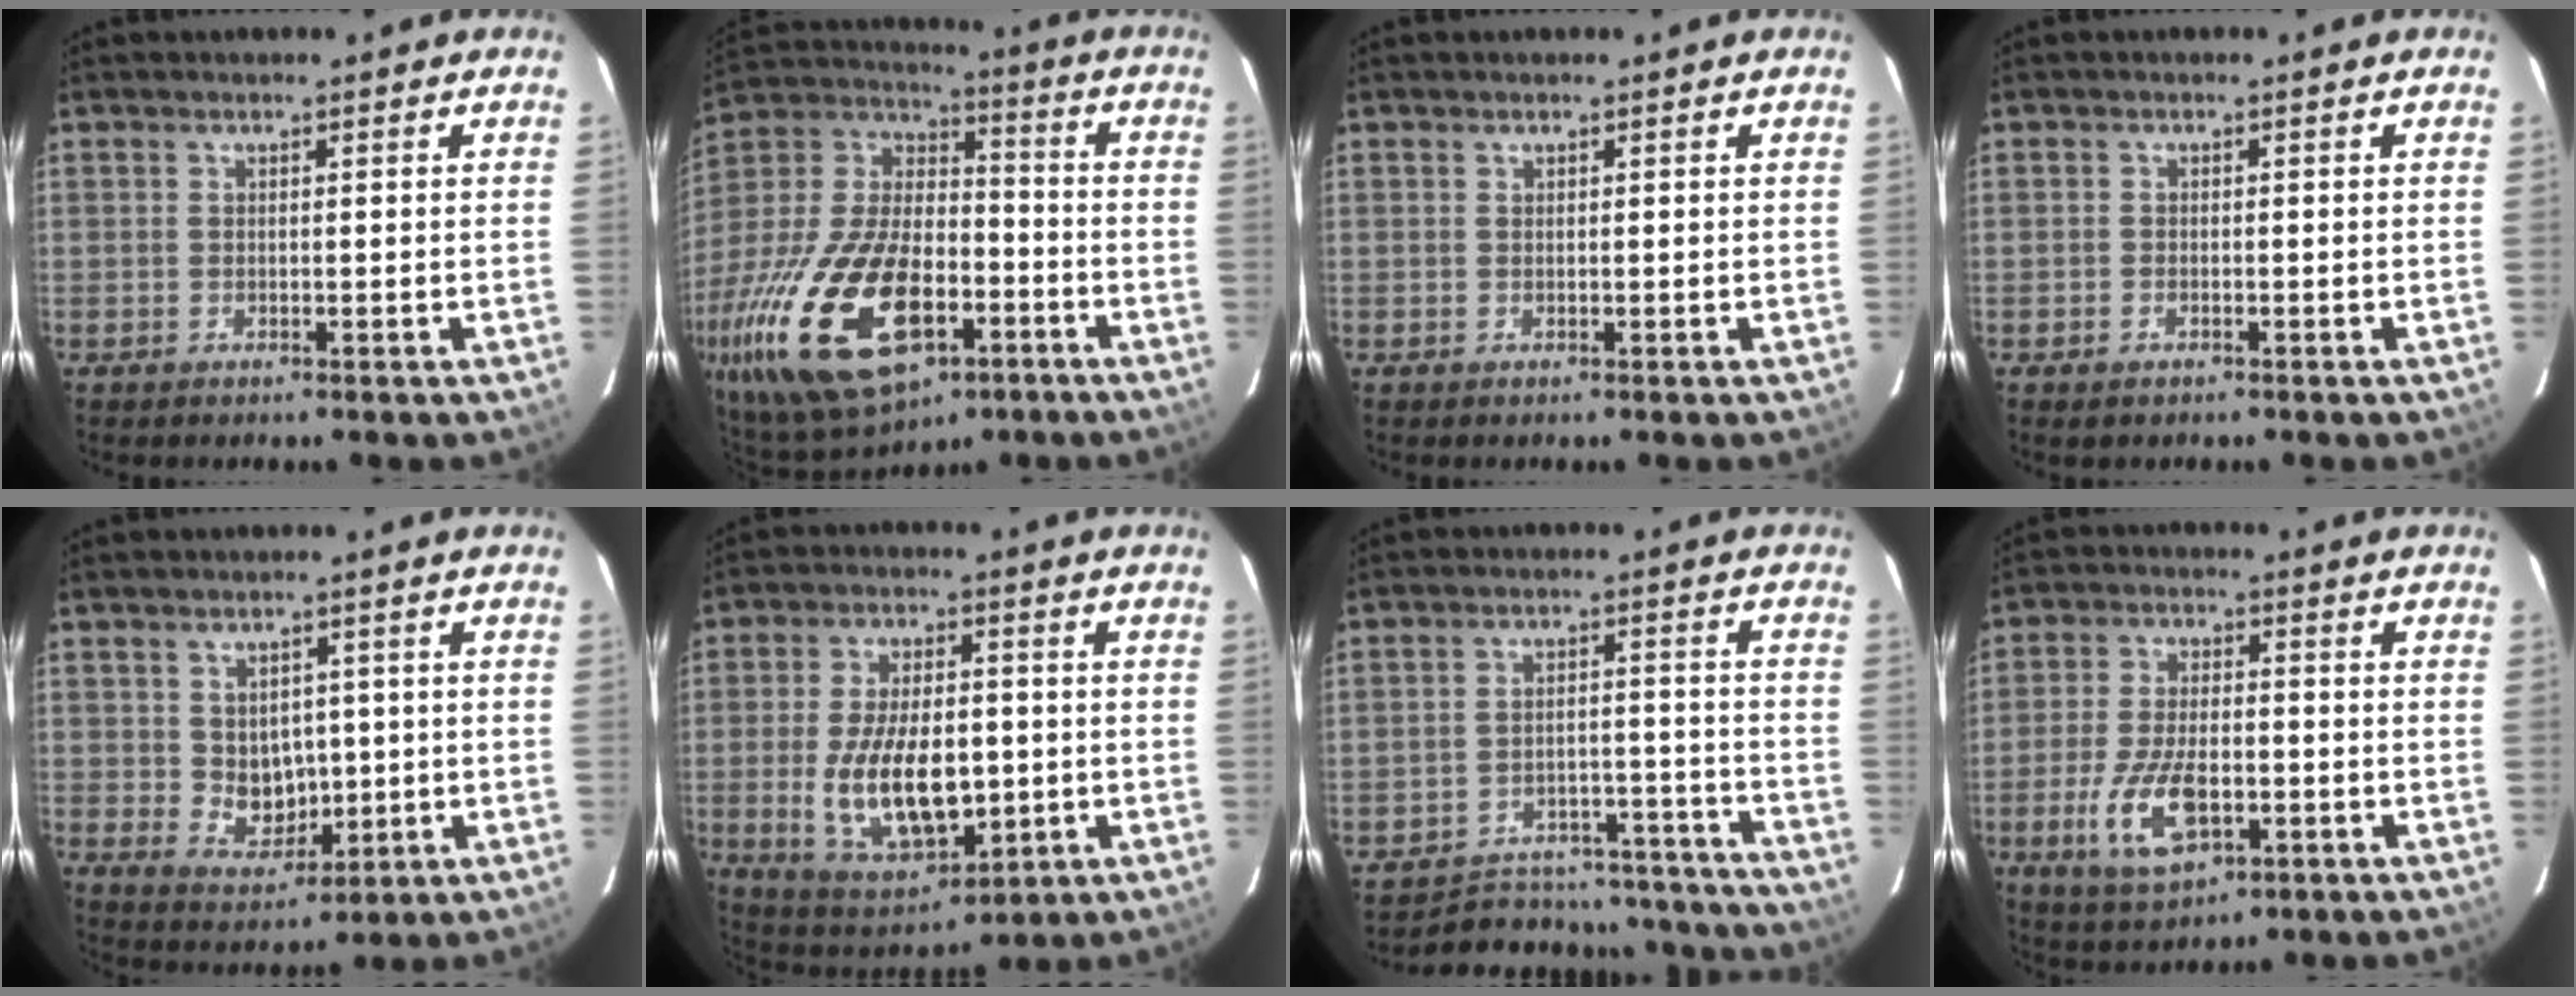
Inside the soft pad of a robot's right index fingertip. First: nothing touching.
{"total": 30.0, "force": [-12.3, 15.5, 22.5], "torque": [-0.487, -0.038, -0.200]}
{"total": 0.0}
{"total": 1.1, "force": [-0.8, 0.6, 0.4], "torque": [-0.007, -0.001, -0.015]}
{"total": 6.5, "force": [0.3, 5.6, 3.3], "torque": [-0.059, -0.001, 0.025]}
{"total": 16.1, "force": [-2.1, 8.6, 13.4], "torque": [-0.263, -0.015, -0.015]}
{"total": 20.3, "force": [-18.7, 6.7, 4.5], "torque": [-0.091, 0.041, -0.227]}
{"total": 11.9, "force": [-3.9, 5.6, 9.7], "torque": [-0.205, -0.012, -0.066]}